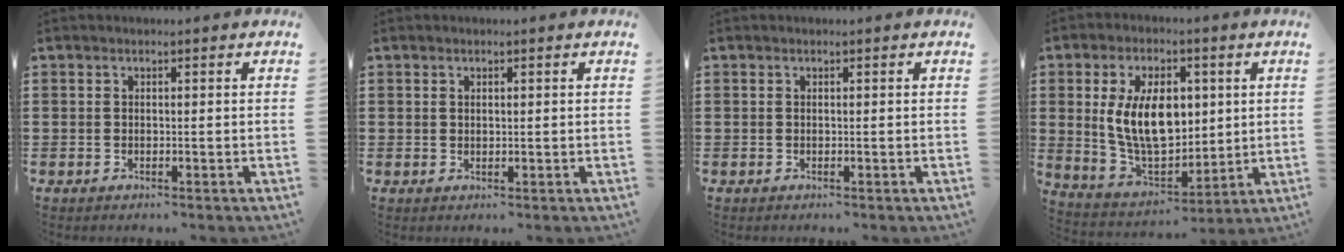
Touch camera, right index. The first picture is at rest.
{"total": 0.6, "force": [0.4, 0.4, 0.3], "torque": [-0.006, 0.003, 0.008]}
{"total": 0.0}
{"total": 11.9, "force": [2.0, 7.2, 9.2], "torque": [-0.194, 0.006, 0.034]}